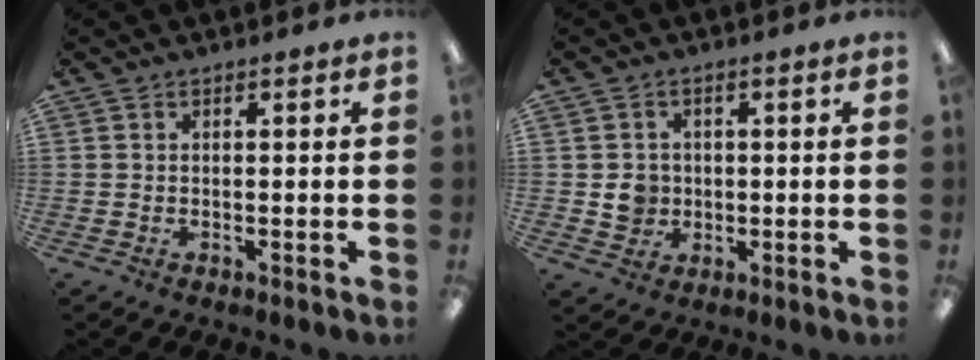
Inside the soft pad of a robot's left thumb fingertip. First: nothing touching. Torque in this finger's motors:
{"motor_torque": [-0.07, 0.08, 0.03, -0.04, 0.00]}